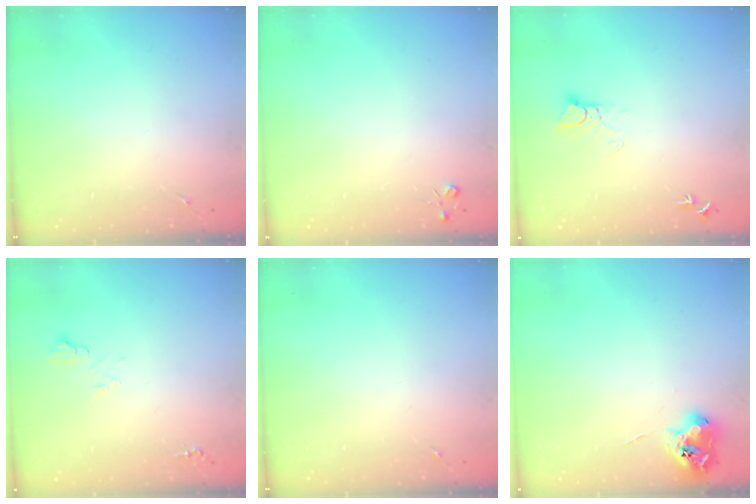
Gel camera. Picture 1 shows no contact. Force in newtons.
{"total": 3.0, "press": 3.0, "slide": 0.4}
{"total": 5.1, "press": 5.1, "slide": 0.3}
{"total": 5.8, "press": 5.8, "slide": 0.7}
{"total": 0.0}
{"total": 8.7, "press": 8.6, "slide": 0.8}